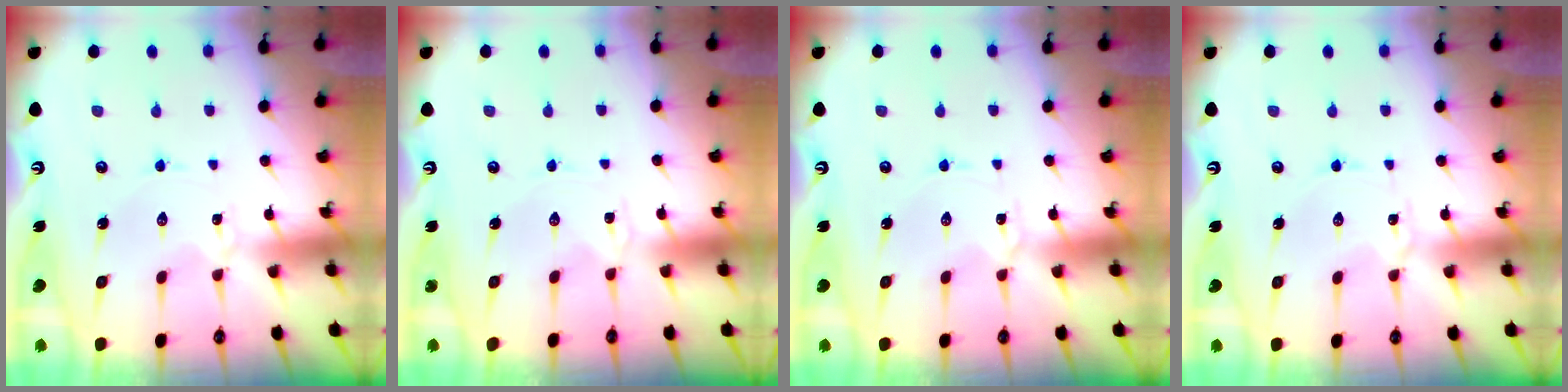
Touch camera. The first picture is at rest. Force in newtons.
{"total": 0.0}
{"total": 0.9, "press": 0.9, "slide": 0.1}
{"total": 1.7, "press": 1.7, "slide": 0.3}